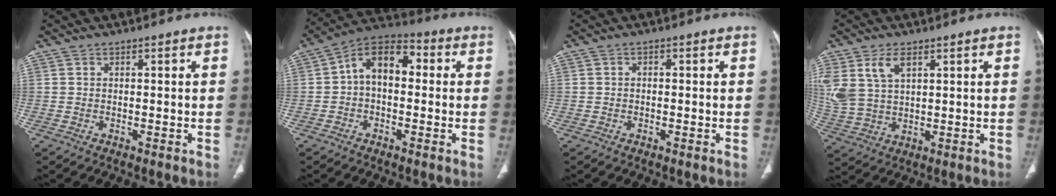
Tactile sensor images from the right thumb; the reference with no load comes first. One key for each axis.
{"total": 10.6, "fx": 0.7, "fy": 6.8, "fz": 8.1, "tx": -0.112, "ty": 0.036, "tz": -0.002}
{"total": 0.7, "fx": -0.1, "fy": 0.5, "fz": 0.5, "tx": -0.006, "ty": 0.002, "tz": -0.004}
{"total": 10.4, "fx": 4.6, "fy": 6.1, "fz": 7.1, "tx": -0.159, "ty": -0.007, "tz": 0.104}